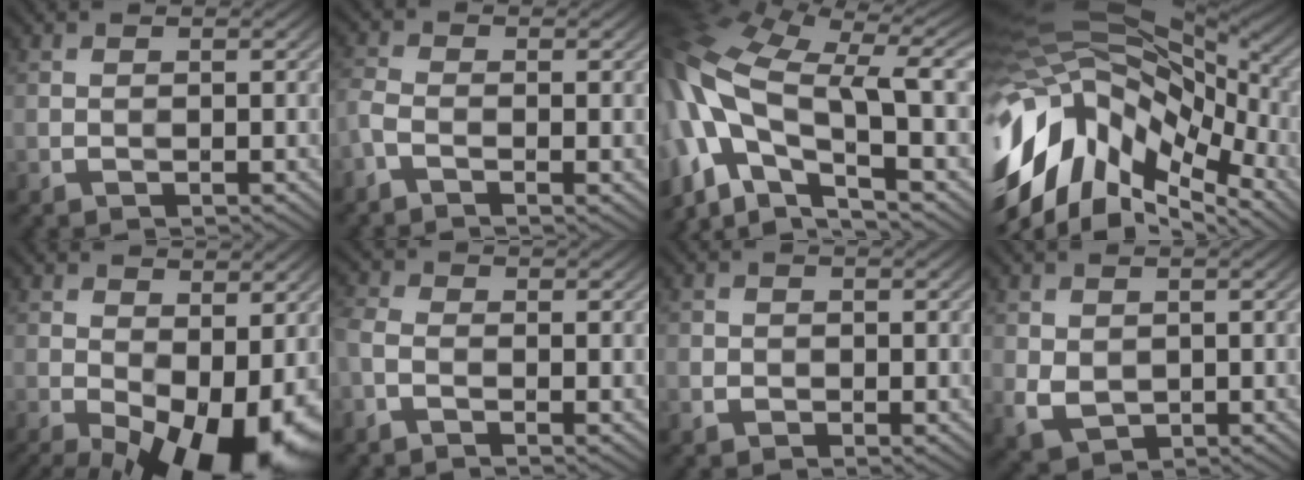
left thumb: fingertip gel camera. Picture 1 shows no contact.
{"total": 2.8, "force": [-1.5, 1.2, 2.1], "torque": [-0.060, -0.005, -0.039]}
{"total": 16.6, "force": [-1.9, 7.3, 14.7], "torque": [-0.334, 0.003, -0.026]}
{"total": 17.7, "force": [-5.3, 10.2, 13.4], "torque": [-0.269, -0.018, -0.083]}
{"total": 15.2, "force": [-4.6, 7.4, 12.4], "torque": [-0.193, -0.022, -0.047]}
{"total": 3.6, "force": [-1.2, 2.0, 2.7], "torque": [-0.073, -0.004, -0.028]}
{"total": 1.5, "force": [-0.4, 1.3, 0.8], "torque": [-0.012, -0.004, -0.004]}
{"total": 2.8, "force": [0.5, 2.3, 1.6], "torque": [-0.039, -0.008, 0.016]}